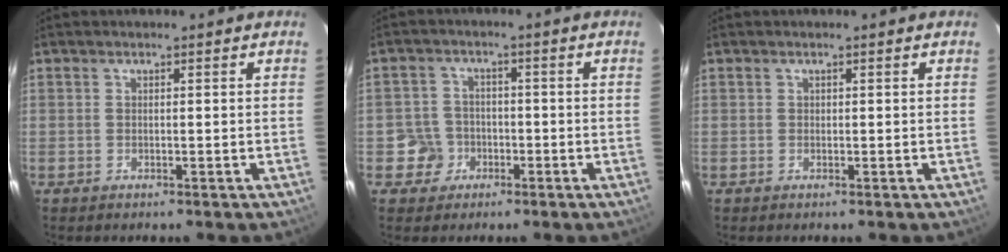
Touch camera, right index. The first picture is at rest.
{"total": 4.9, "force": [-2.0, 4.5, 0.1], "torque": [-0.006, 0.019, -0.035]}
{"total": 0.0}